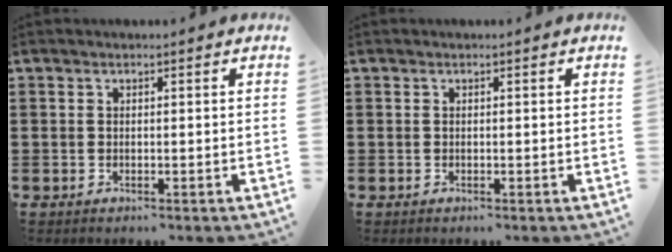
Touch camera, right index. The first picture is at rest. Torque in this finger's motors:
{"motor_torque": [-0.12, 0.12, 0.01, 0.00]}